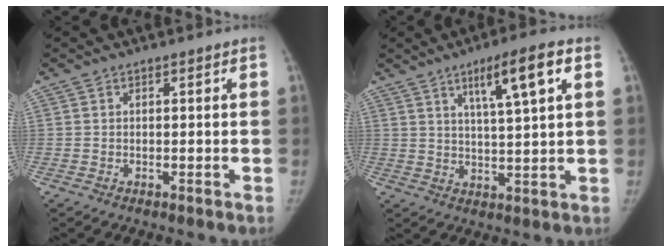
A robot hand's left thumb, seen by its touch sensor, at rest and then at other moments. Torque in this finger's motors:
{"motor_torque": [0.77, 0.46, 0.70, -0.74, 0.23]}